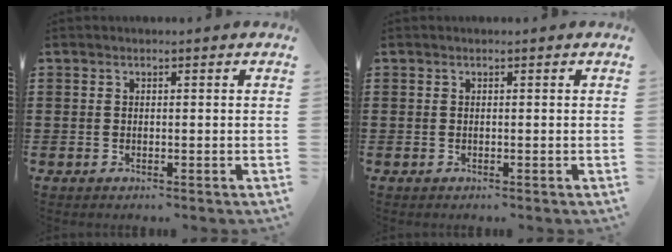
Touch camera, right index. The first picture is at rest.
{"total": 0.0}